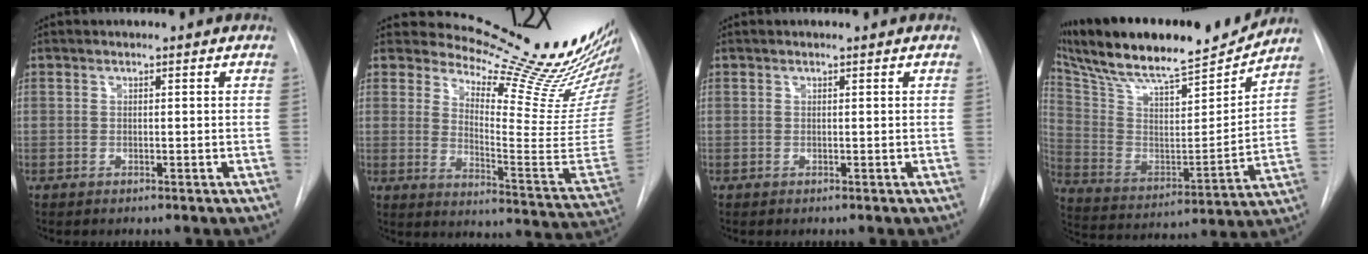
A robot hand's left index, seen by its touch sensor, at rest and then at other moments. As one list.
[{"total": 23.1, "force": [20.6, 2.3, 10.2], "torque": [-0.136, -0.131, 0.257]}, {"total": 0.0}, {"total": 24.0, "force": [20.9, 3.9, 11.1], "torque": [-0.210, -0.001, 0.336]}]